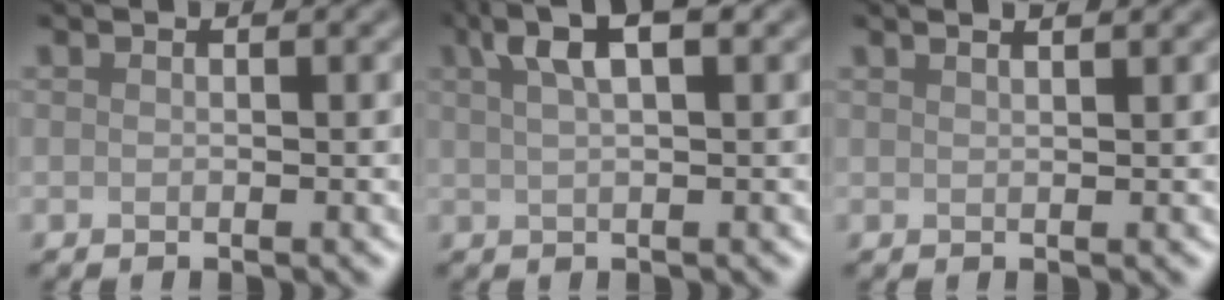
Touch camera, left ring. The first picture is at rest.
{"total": 4.7, "force": [2.5, 1.3, 3.7], "torque": [-0.062, 0.013, 0.041]}
{"total": 3.3, "force": [2.2, 1.5, 1.9], "torque": [-0.004, 0.023, -0.005]}